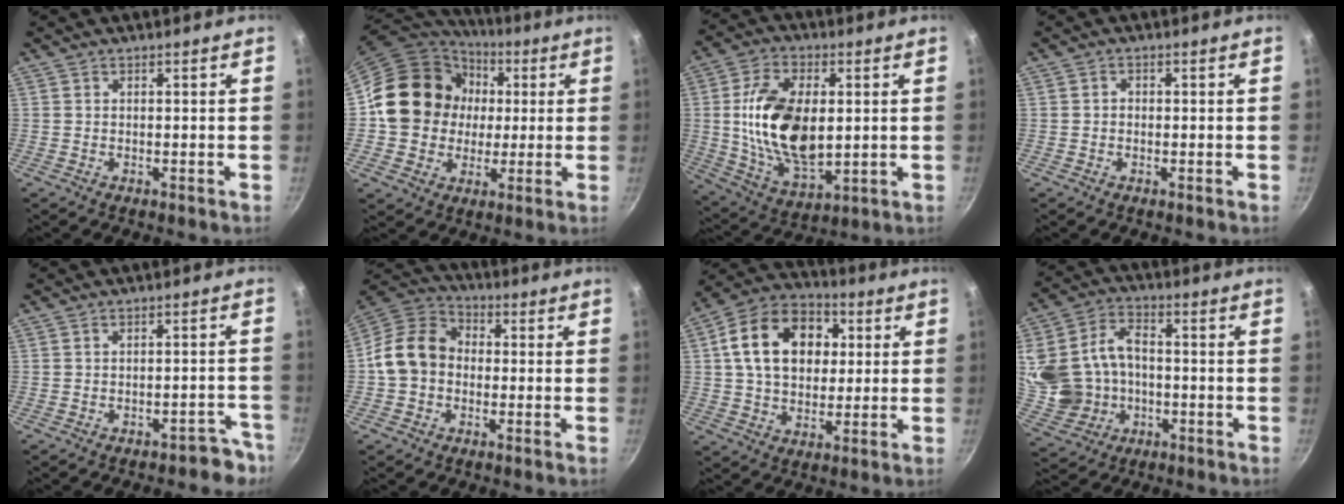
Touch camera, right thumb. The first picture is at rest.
{"total": 17.6, "force": [2.0, 15.7, 7.8], "torque": [-0.112, 0.020, 0.031]}
{"total": 18.6, "force": [1.5, 10.8, 15.1], "torque": [-0.262, -0.005, 0.034]}
{"total": 1.1, "force": [-0.2, 1.0, 0.5], "torque": [-0.007, 0.005, -0.004]}
{"total": 5.0, "force": [-3.9, 2.5, 1.8], "torque": [0.017, 0.053, -0.027]}
{"total": 11.6, "force": [-0.9, 9.4, 6.7], "torque": [-0.086, 0.033, -0.039]}
{"total": 18.0, "force": [3.8, 13.0, 11.8], "torque": [-0.167, 0.021, 0.051]}
{"total": 17.5, "force": [-1.3, 13.6, 11.0], "torque": [-0.227, 0.029, -0.007]}